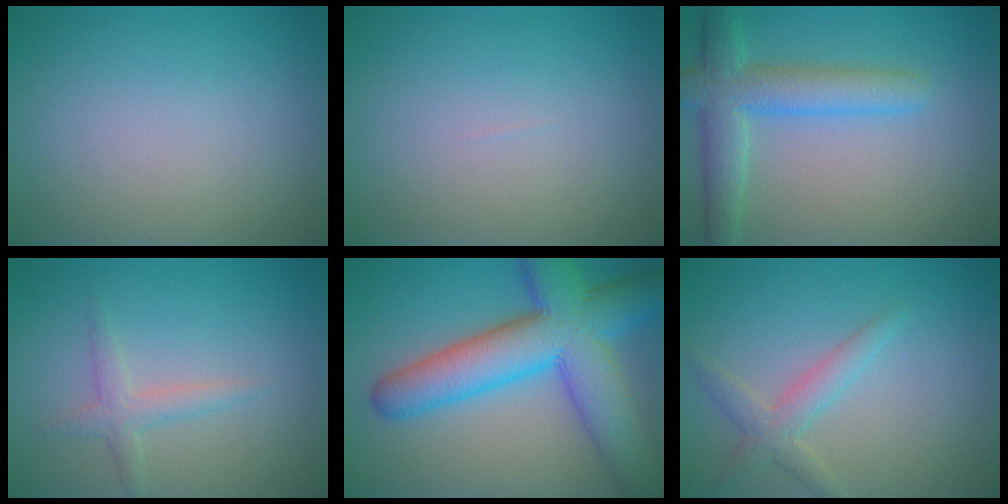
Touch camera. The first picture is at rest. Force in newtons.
{"total": 0.0}
{"total": 5.1, "press": 5.1, "slide": 0.1}
{"total": 1.9, "press": 1.9, "slide": 0.0}
{"total": 10.6, "press": 10.6, "slide": 0.3}
{"total": 2.5, "press": 2.5, "slide": 0.2}